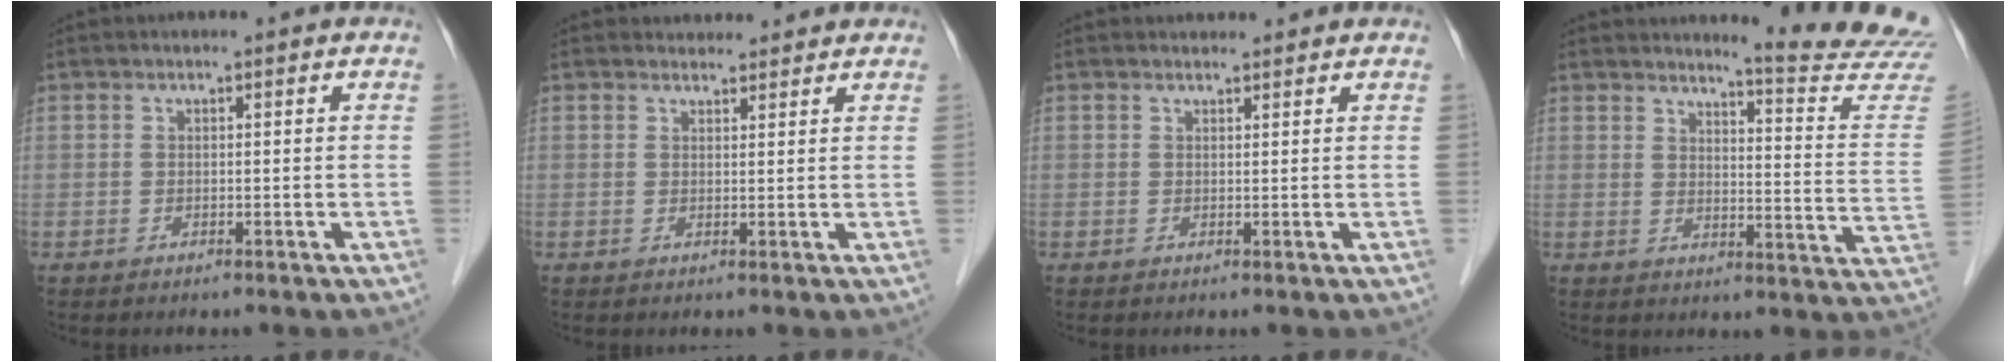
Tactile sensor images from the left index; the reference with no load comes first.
{"total": 3.2, "force": [2.9, 1.1, 0.2], "torque": [-0.003, 0.014, 0.037]}
{"total": 2.0, "force": [1.9, 0.6, 0.2], "torque": [-0.008, 0.014, 0.025]}
{"total": 14.2, "force": [13.8, -1.6, 3.0], "torque": [-0.034, -0.126, 0.147]}